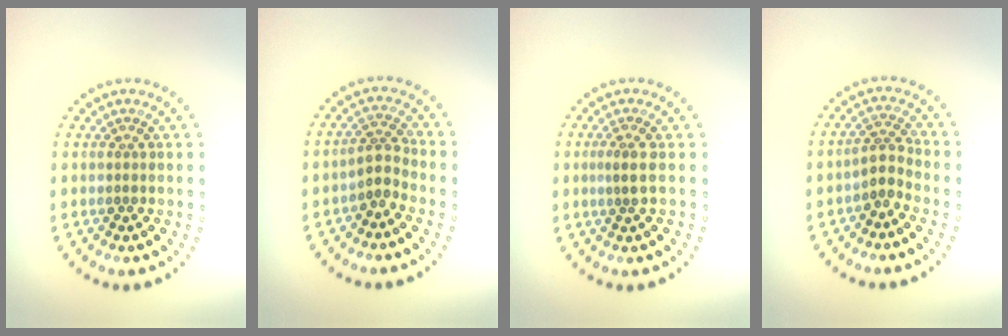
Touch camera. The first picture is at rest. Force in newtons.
{"total": 2.1, "press": 1.5, "slide": 1.5}
{"total": 1.7, "press": 1.3, "slide": 1.2}
{"total": 2.1, "press": 1.5, "slide": 1.5}